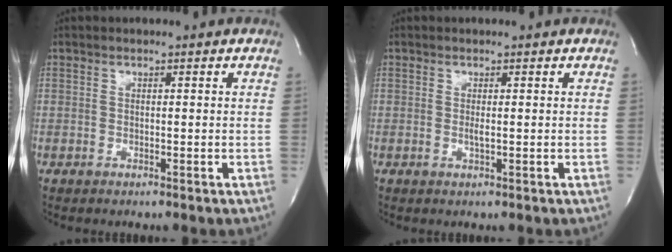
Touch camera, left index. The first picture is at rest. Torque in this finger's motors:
{"motor_torque": [0.38, 0.02, -0.03, 0.00]}